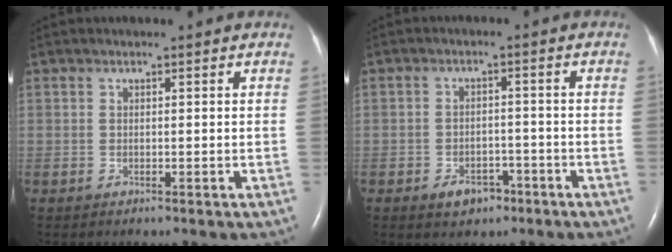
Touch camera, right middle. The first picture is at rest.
{"total": 4.0, "force": [-2.5, 2.5, 1.9], "torque": [-0.030, 0.003, -0.029]}